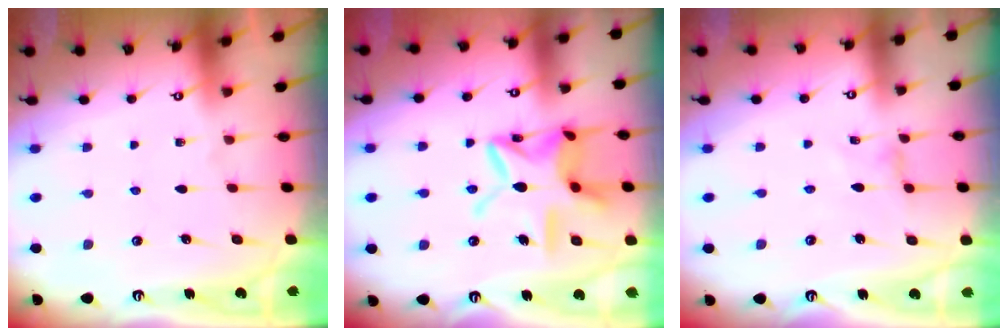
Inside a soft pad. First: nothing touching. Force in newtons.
{"total": 16.5, "press": 16.4, "slide": 1.6}
{"total": 0.0}